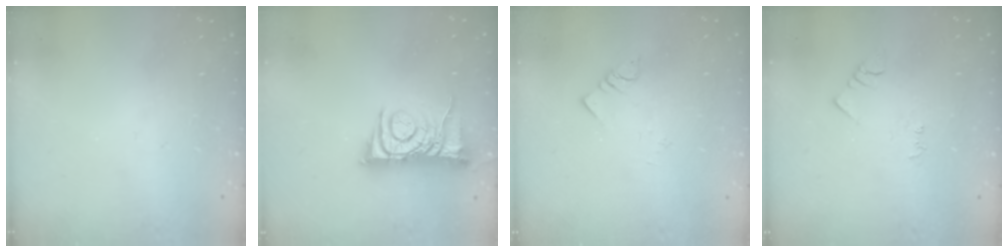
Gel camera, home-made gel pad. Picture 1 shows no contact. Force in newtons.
{"total": 8.2, "press": 8.2, "slide": 0.7}
{"total": 1.9, "press": 1.9, "slide": 0.1}
{"total": 4.2, "press": 4.1, "slide": 0.6}